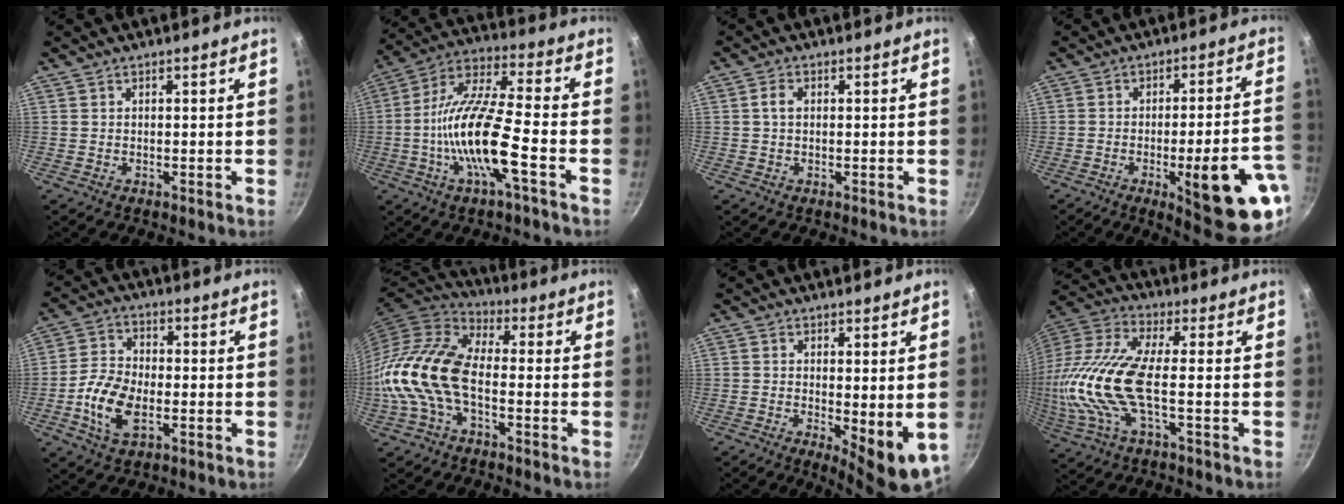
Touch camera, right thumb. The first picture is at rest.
{"total": 16.5, "force": [-4.7, 3.8, 15.3], "torque": [-0.290, 0.037, -0.105]}
{"total": 2.3, "force": [0.4, 1.5, 1.7], "torque": [-0.032, 0.006, 0.005]}
{"total": 19.0, "force": [-6.8, 4.2, 17.2], "torque": [-0.200, 0.022, -0.084]}
{"total": 10.0, "force": [-2.7, 5.8, 7.7], "torque": [-0.145, 0.017, -0.059]}
{"total": 14.6, "force": [-2.9, 8.0, 11.8], "torque": [-0.220, 0.035, -0.072]}
{"total": 8.7, "force": [-0.9, 3.0, 8.1], "torque": [-0.100, -0.013, -0.002]}
{"total": 19.1, "force": [-2.0, 6.6, 17.8], "torque": [-0.394, 0.010, -0.054]}